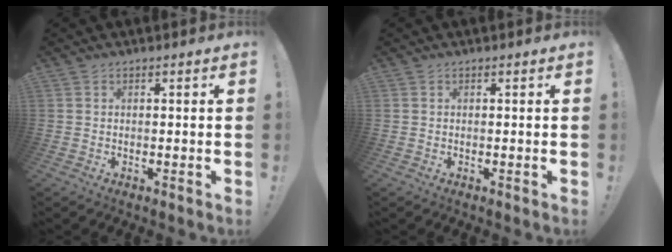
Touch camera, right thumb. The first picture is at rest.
{"total": 0.0}